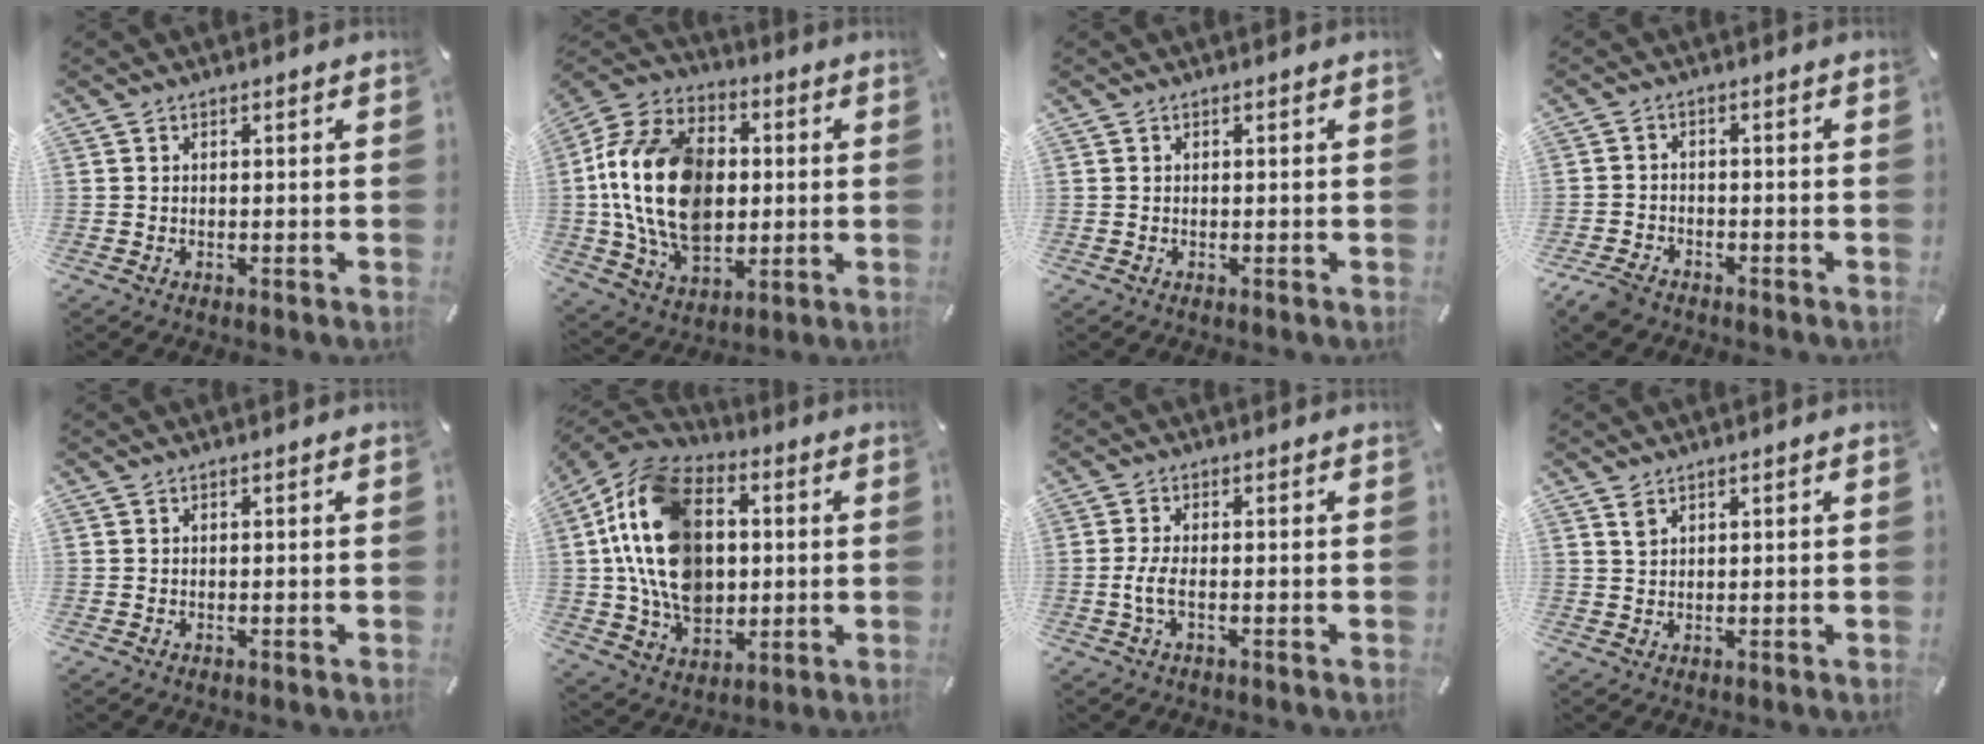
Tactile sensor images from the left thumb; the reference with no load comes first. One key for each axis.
{"total": 21.5, "fx": 0.1, "fy": 15.5, "fz": 14.8, "tx": -0.316, "ty": 0.004, "tz": -0.004}
{"total": 0.0}
{"total": 4.3, "fx": -3.5, "fy": 2.1, "fz": 1.3, "tx": -0.047, "ty": 0.011, "tz": -0.072}
{"total": 0.0}
{"total": 21.3, "fx": 1.6, "fy": 15.6, "fz": 14.5, "tx": -0.316, "ty": 0.005, "tz": 0.031}
{"total": 3.8, "fx": -1.0, "fy": 1.2, "fz": 3.5, "tx": -0.084, "ty": -0.006, "tz": -0.023}
{"total": 1.8, "fx": 1.4, "fy": 0.9, "fz": 0.8, "tx": -0.018, "ty": -0.002, "tz": 0.026}